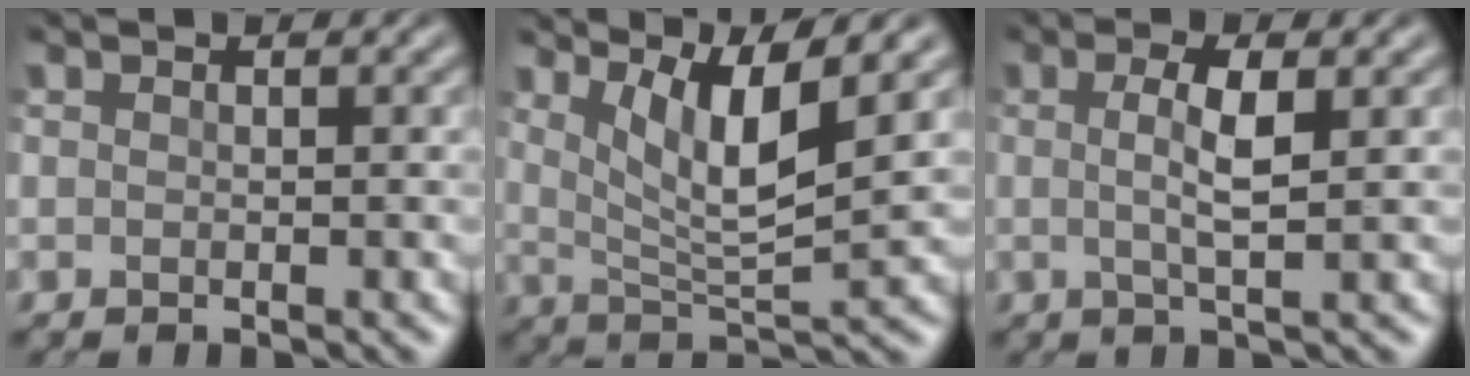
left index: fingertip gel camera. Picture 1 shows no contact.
{"total": 6.1, "force": [2.8, 1.3, 5.3], "torque": [-0.093, -0.007, 0.053]}
{"total": 3.2, "force": [0.2, 0.6, 3.1], "torque": [-0.061, -0.001, 0.000]}